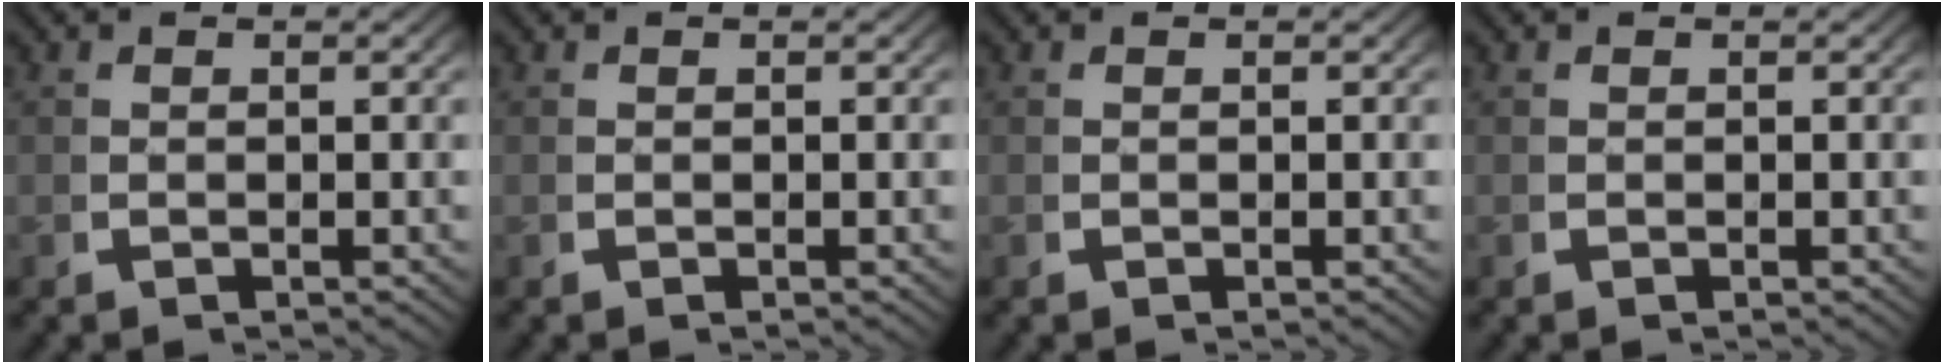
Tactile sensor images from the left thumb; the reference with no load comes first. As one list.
[{"total": 0.0}, {"total": 0.0}, {"total": 0.0}]